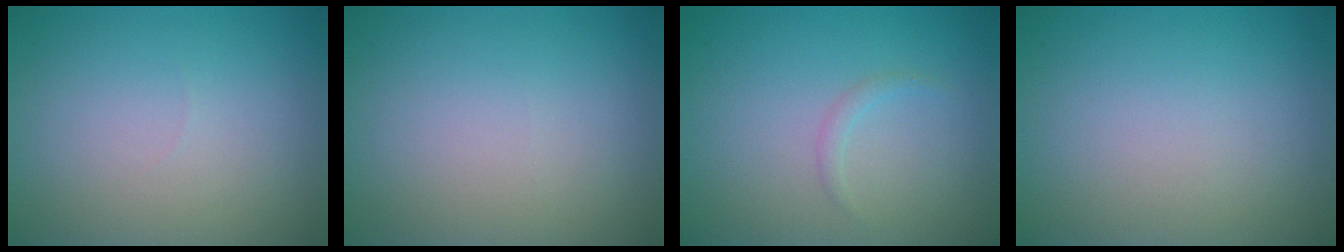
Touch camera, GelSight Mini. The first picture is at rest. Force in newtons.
{"total": 0.0}
{"total": 0.7, "press": 0.7, "slide": 0.0}
{"total": 0.0}